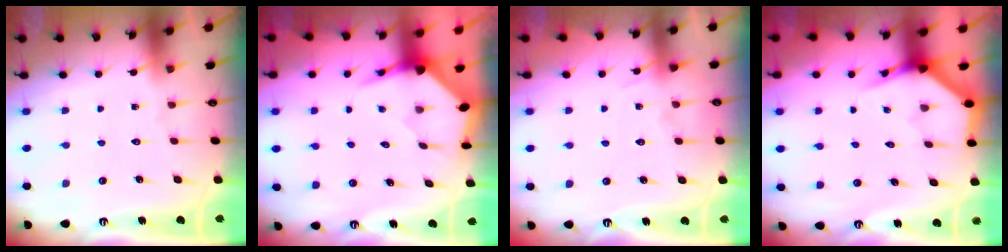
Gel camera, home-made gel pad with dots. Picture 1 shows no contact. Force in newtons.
{"total": 3.5, "press": 3.5, "slide": 0.4}
{"total": 4.8, "press": 4.8, "slide": 0.5}
{"total": 4.0, "press": 4.0, "slide": 0.2}